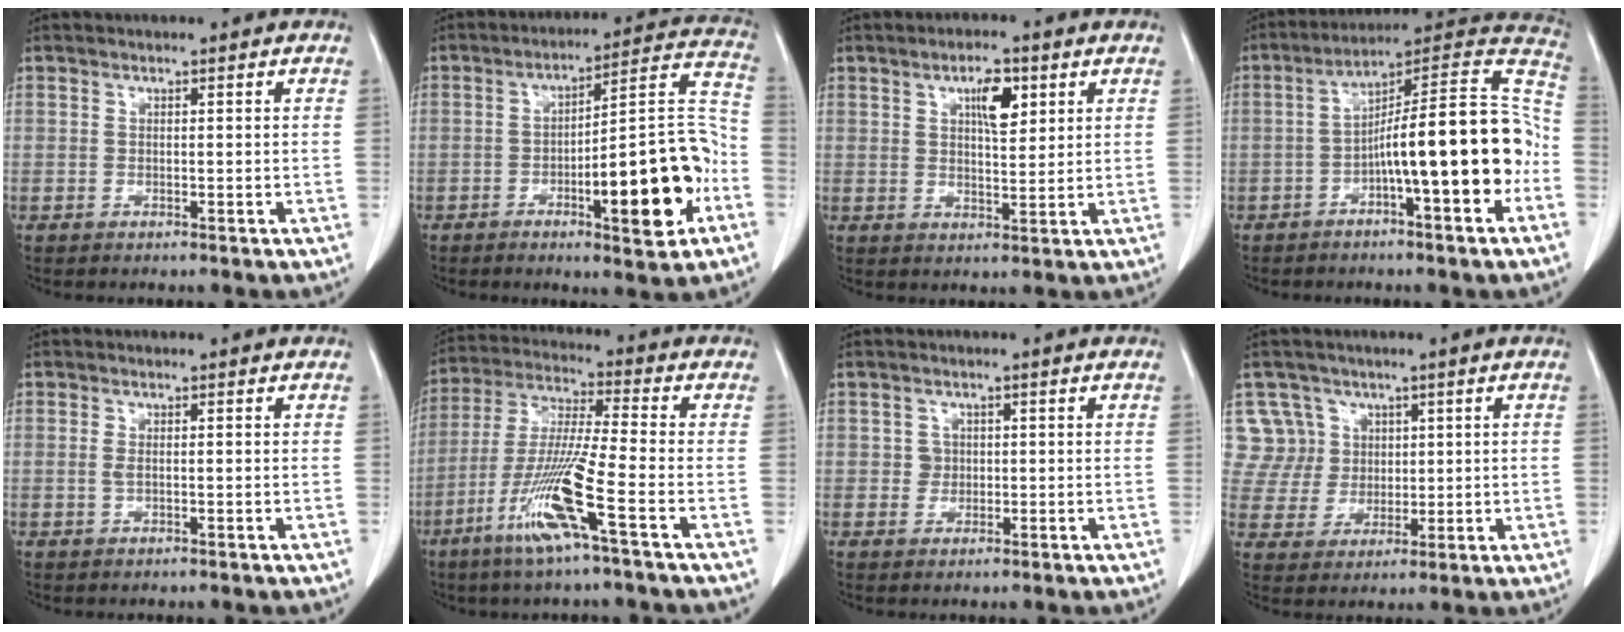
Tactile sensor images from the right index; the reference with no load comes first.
{"total": 16.7, "force": [-5.8, 3.0, 15.4], "torque": [-0.212, 0.024, -0.076]}
{"total": 5.4, "force": [2.4, 1.8, 4.5], "torque": [-0.079, 0.000, 0.040]}
{"total": 17.7, "force": [-4.3, 1.9, 17.1], "torque": [-0.251, 0.037, -0.064]}
{"total": 1.0, "force": [0.0, 0.3, 0.9], "torque": [-0.020, 0.000, 0.001]}
{"total": 12.7, "force": [-5.9, -0.8, 11.2], "torque": [-0.232, -0.017, -0.117]}
{"total": 1.7, "force": [0.2, 1.7, 0.3], "torque": [-0.002, 0.005, 0.005]}
{"total": 7.2, "force": [2.9, 6.6, -0.4], "torque": [0.017, 0.017, 0.065]}